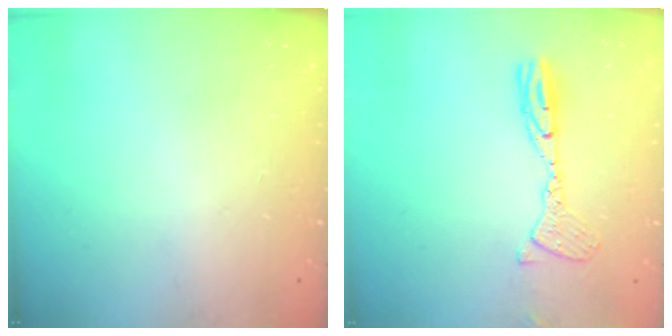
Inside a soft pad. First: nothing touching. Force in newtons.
{"total": 11.8, "press": 11.6, "slide": 2.1}